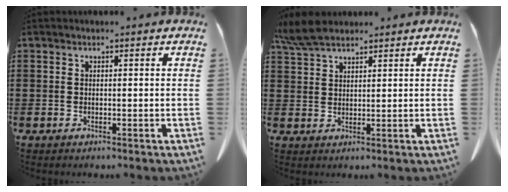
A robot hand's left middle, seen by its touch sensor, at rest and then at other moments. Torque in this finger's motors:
{"motor_torque": [0.39, 0.31, 0.12, 0.05]}